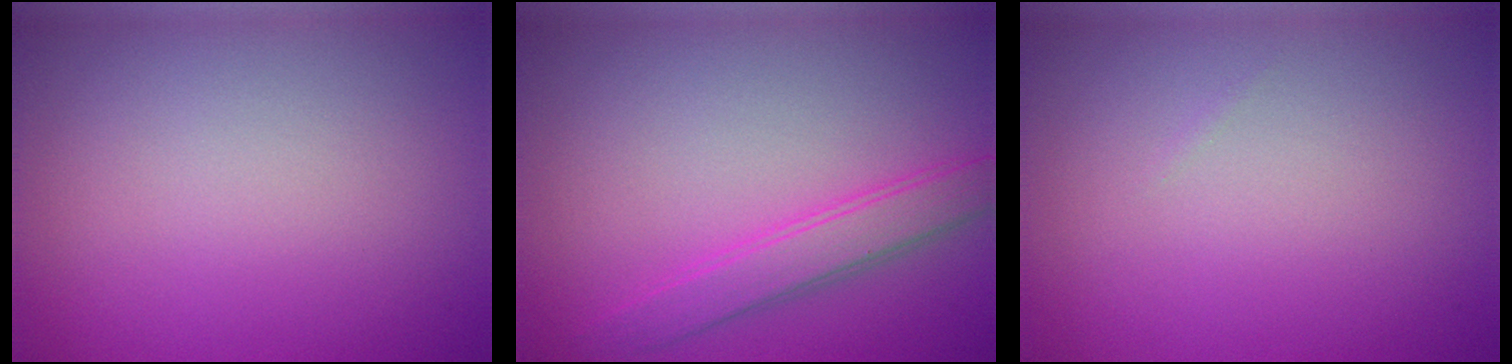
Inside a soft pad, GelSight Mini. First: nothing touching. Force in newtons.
{"total": 2.9, "press": 2.9, "slide": 0.0}
{"total": 0.0}